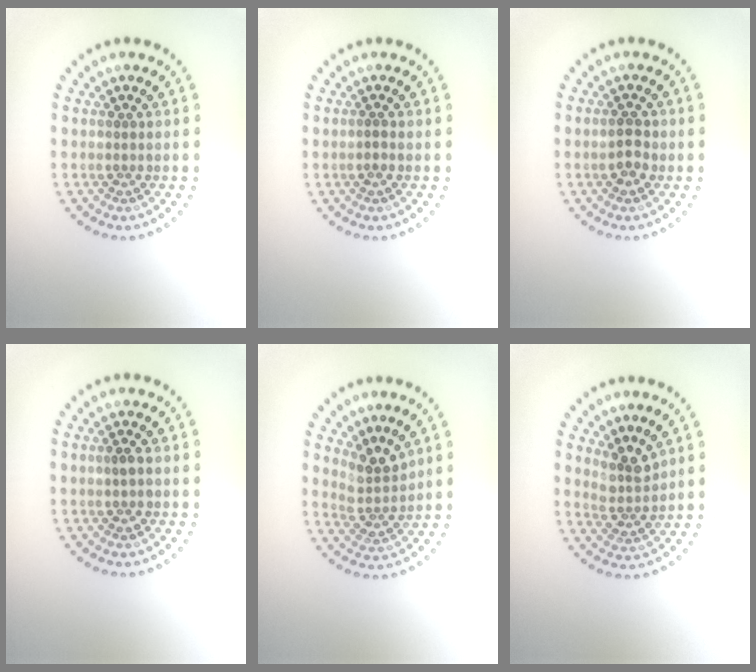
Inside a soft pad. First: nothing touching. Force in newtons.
{"total": 0.6, "press": 0.3, "slide": 0.4}
{"total": 1.9, "press": 1.9, "slide": 0.3}
{"total": 1.1, "press": 1.1, "slide": 0.1}
{"total": 3.0, "press": 2.1, "slide": 2.1}
{"total": 2.7, "press": 2.0, "slide": 1.8}